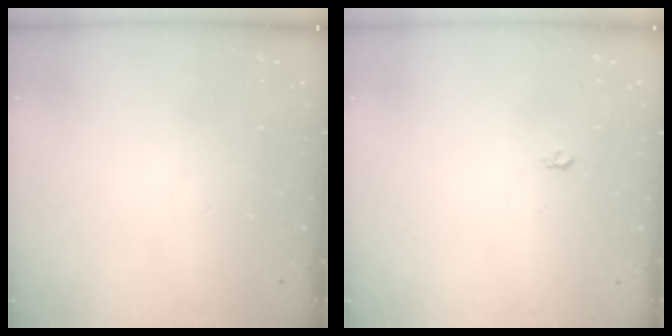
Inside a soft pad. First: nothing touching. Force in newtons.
{"total": 3.6, "press": 3.5, "slide": 0.8}